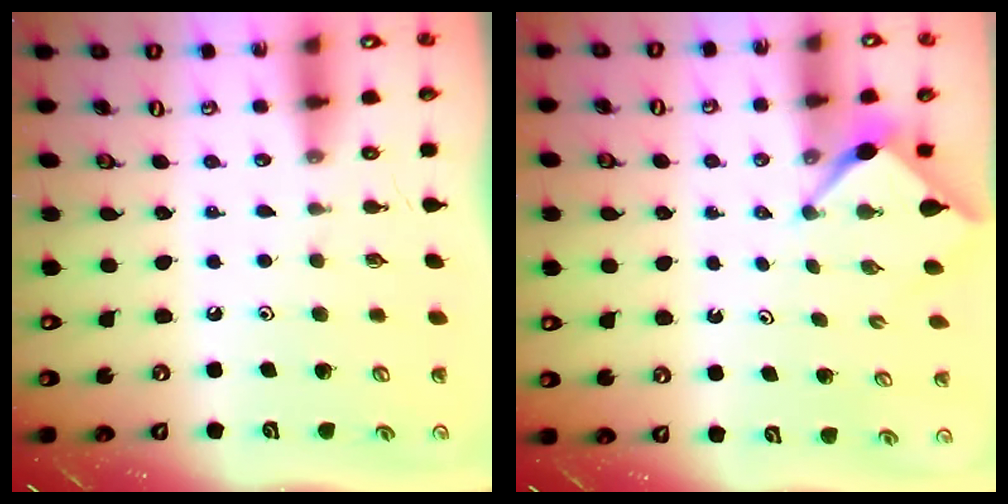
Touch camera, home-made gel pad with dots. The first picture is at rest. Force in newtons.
{"total": 2.5, "press": 2.5, "slide": 0.3}